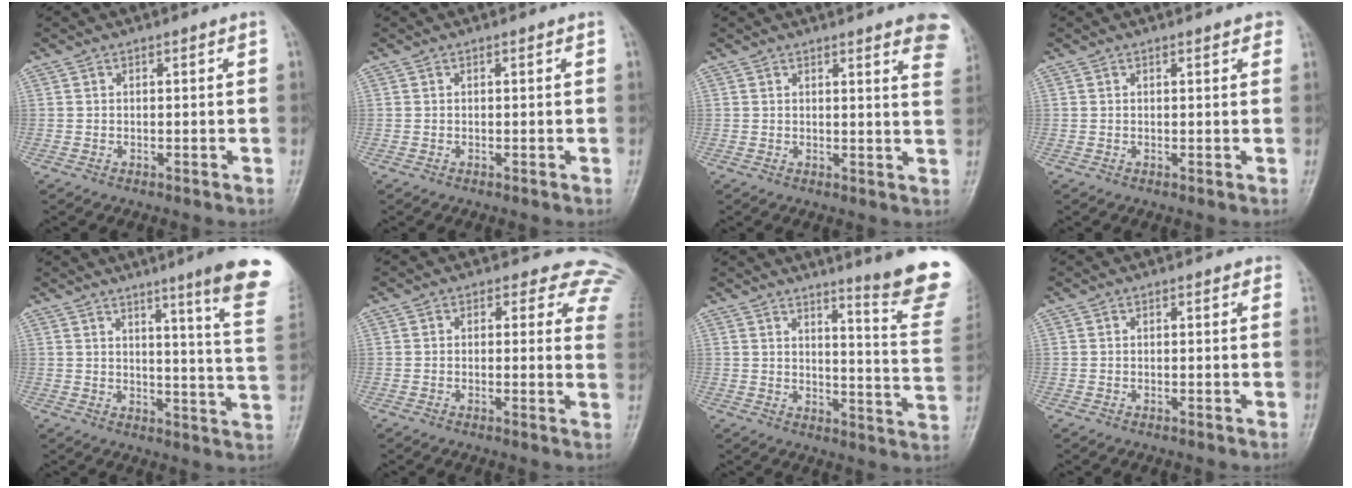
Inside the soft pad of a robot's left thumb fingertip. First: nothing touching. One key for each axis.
{"total": 0.0}
{"total": 9.5, "fx": 6.8, "fy": 1.8, "fz": 6.4, "tx": -0.050, "ty": -0.025, "tz": 0.060}
{"total": 1.5, "fx": 1.1, "fy": 0.6, "fz": 0.8, "tx": -0.004, "ty": 0.000, "tz": 0.009}
{"total": 16.1, "fx": 10.4, "fy": 0.2, "fz": 12.3, "tx": -0.137, "ty": -0.067, "tz": 0.117}
{"total": 9.6, "fx": 7.7, "fy": 5.3, "fz": 2.4, "tx": 0.028, "ty": -0.025, "tz": 0.046}
{"total": 16.6, "fx": 12.6, "fy": 1.0, "fz": 10.8, "tx": -0.111, "ty": -0.116, "tz": 0.152}
{"total": 0.8, "fx": 0.5, "fy": 0.4, "fz": 0.4, "tx": 0.001, "ty": -0.001, "tz": 0.000}